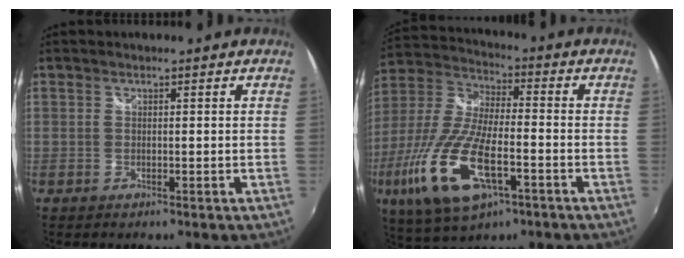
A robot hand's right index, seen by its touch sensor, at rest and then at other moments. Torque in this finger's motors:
{"motor_torque": [1.63, -0.50, 1.05, 0.21]}